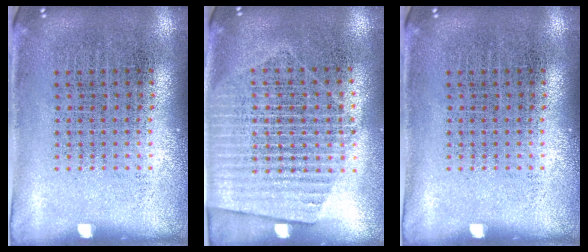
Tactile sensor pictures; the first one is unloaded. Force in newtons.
{"total": 1.6, "press": 1.4, "slide": 0.8}
{"total": 0.0}